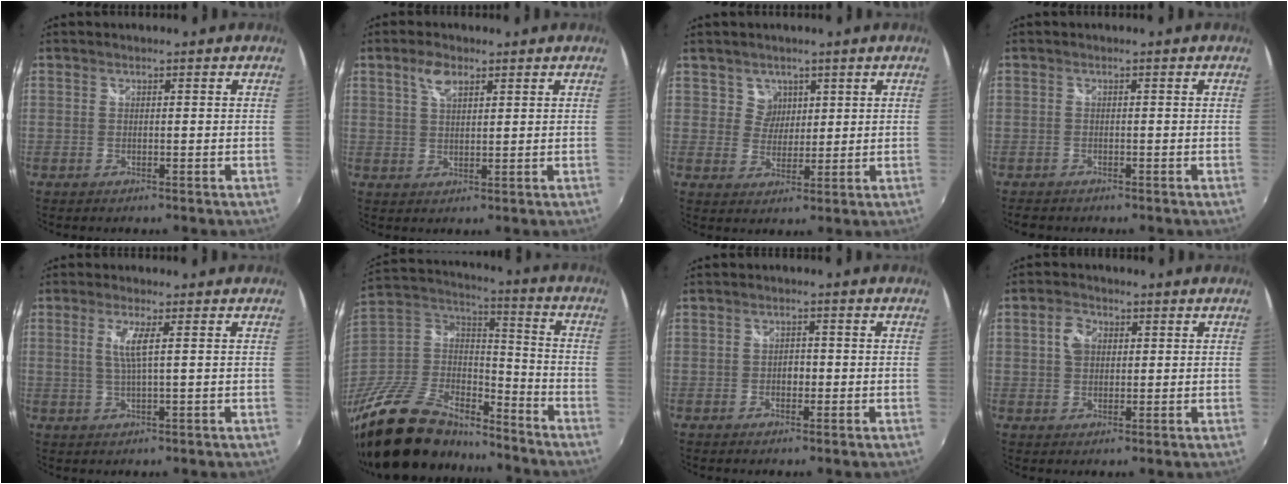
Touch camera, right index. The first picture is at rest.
{"total": 4.1, "force": [2.3, 1.9, 2.7], "torque": [-0.050, 0.007, 0.042]}
{"total": 3.9, "force": [2.2, 3.3, -0.1], "torque": [0.010, 0.012, 0.039]}
{"total": 2.0, "force": [-1.5, 1.3, 0.3], "torque": [-0.014, -0.001, -0.027]}
{"total": 3.6, "force": [0.8, -0.1, 3.5], "torque": [-0.072, -0.003, 0.017]}
{"total": 29.4, "force": [-21.8, 13.5, 14.4], "torque": [-0.319, 0.009, -0.364]}
{"total": 1.7, "force": [-0.3, 1.4, 1.0], "torque": [-0.016, 0.006, -0.006]}
{"total": 4.4, "force": [1.5, 3.3, 2.5], "torque": [-0.042, 0.016, 0.026]}